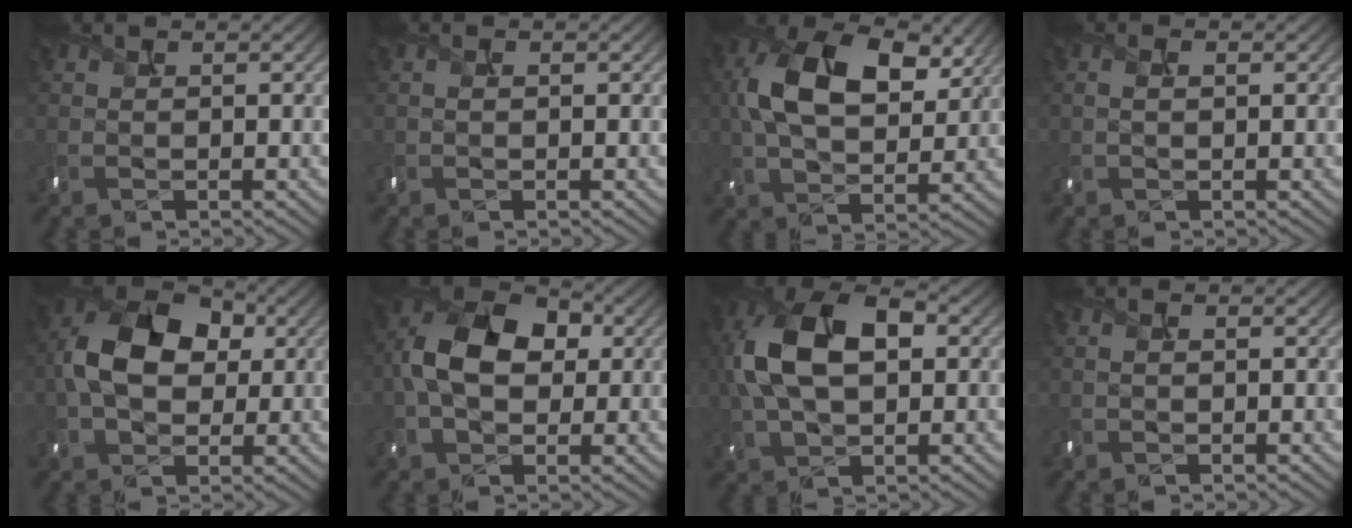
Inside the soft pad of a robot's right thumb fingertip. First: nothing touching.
{"total": 0.0}
{"total": 13.1, "force": [3.7, 7.7, 10.0], "torque": [-0.206, 0.014, 0.063]}
{"total": 1.3, "force": [0.3, 0.7, 1.1], "torque": [-0.019, -0.006, 0.005]}
{"total": 11.6, "force": [1.3, 7.7, 8.6], "torque": [-0.186, 0.018, 0.011]}
{"total": 10.8, "force": [1.0, 7.0, 8.2], "torque": [-0.175, 0.019, 0.005]}
{"total": 13.0, "force": [1.9, 7.6, 10.3], "torque": [-0.235, 0.017, 0.028]}
{"total": 0.7, "force": [0.1, 0.3, 0.6], "torque": [-0.014, 0.000, 0.002]}